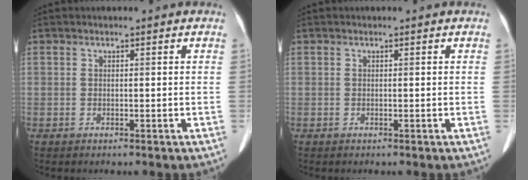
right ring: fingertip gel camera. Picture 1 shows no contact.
{"total": 0.0}